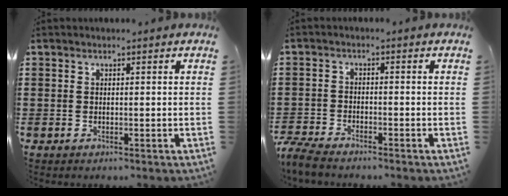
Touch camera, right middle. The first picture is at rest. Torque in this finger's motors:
{"motor_torque": [2.14, 0.00, 0.40, 0.12]}